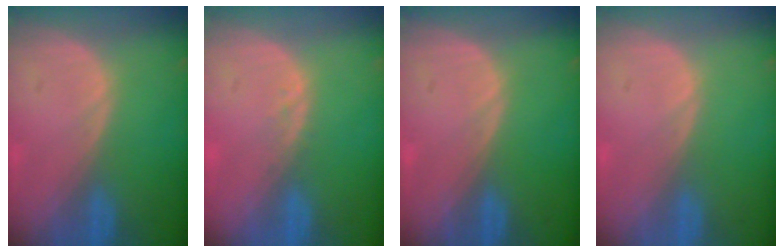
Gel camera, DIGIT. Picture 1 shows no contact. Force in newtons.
{"total": 1.0, "press": 1.0, "slide": 0.2}
{"total": 0.0}
{"total": 0.0}